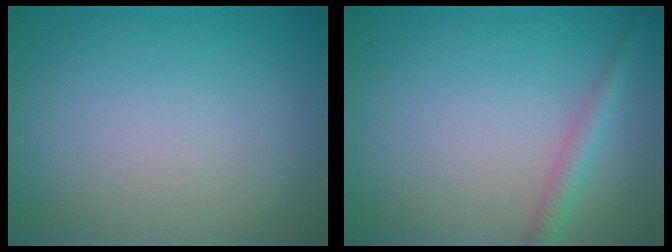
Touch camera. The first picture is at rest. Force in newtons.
{"total": 2.0, "press": 2.0, "slide": 0.1}